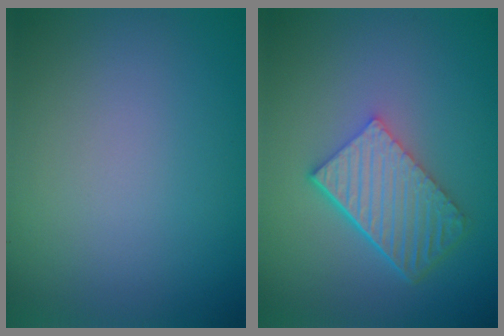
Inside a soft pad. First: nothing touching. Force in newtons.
{"total": 5.8, "press": 4.1, "slide": 4.1}